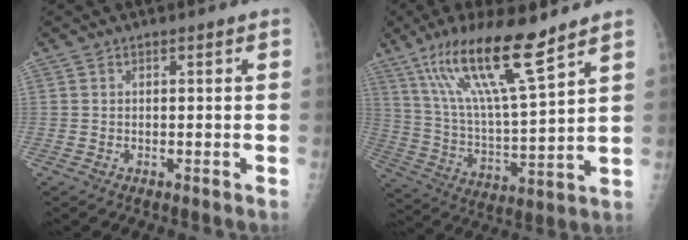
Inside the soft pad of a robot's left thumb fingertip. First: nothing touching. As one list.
[{"total": 18.3, "force": [12.0, 2.6, 13.6], "torque": [-0.242, -0.053, 0.227]}]